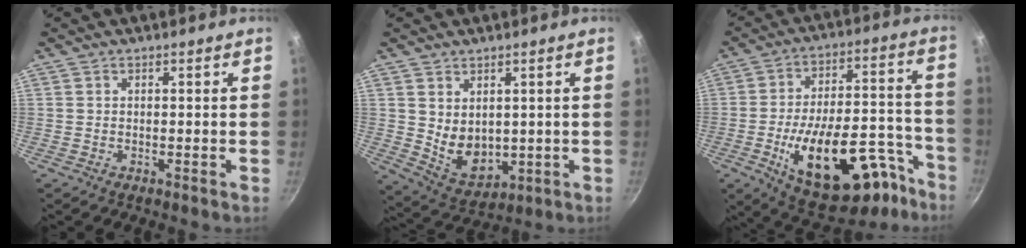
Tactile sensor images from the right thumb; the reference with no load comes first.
{"total": 8.2, "force": [1.4, 5.9, 5.5], "torque": [-0.069, -0.026, 0.047]}
{"total": 26.8, "force": [-13.0, 13.0, 19.5], "torque": [-0.241, 0.072, -0.179]}